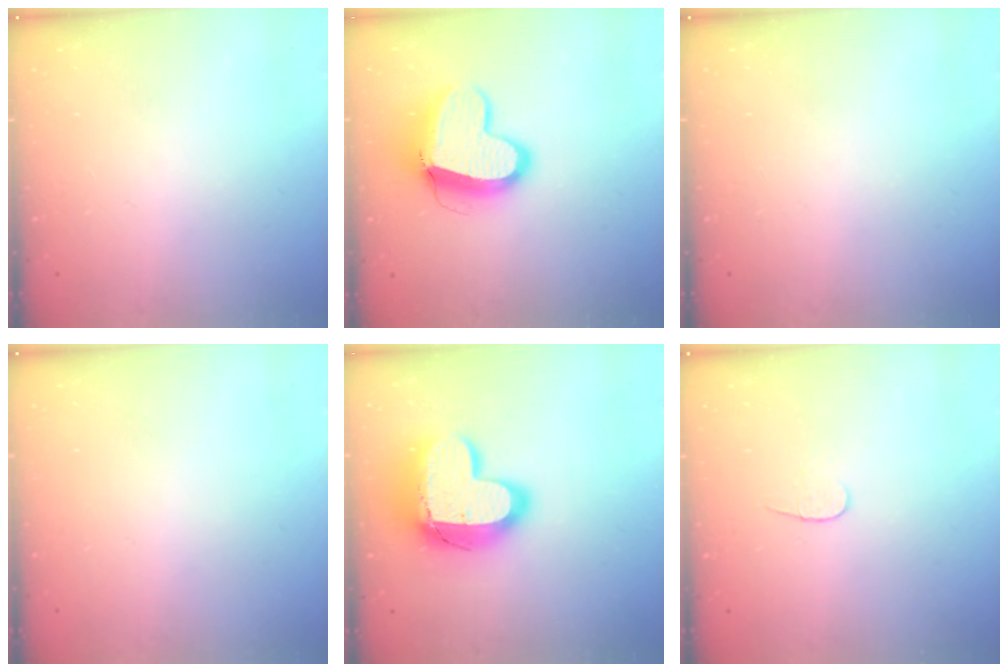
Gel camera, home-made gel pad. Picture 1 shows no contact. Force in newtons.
{"total": 15.6, "press": 15.5, "slide": 1.5}
{"total": 0.0}
{"total": 0.6, "press": 0.6, "slide": 0.2}
{"total": 18.5, "press": 18.5, "slide": 1.2}
{"total": 4.8, "press": 4.8, "slide": 0.5}